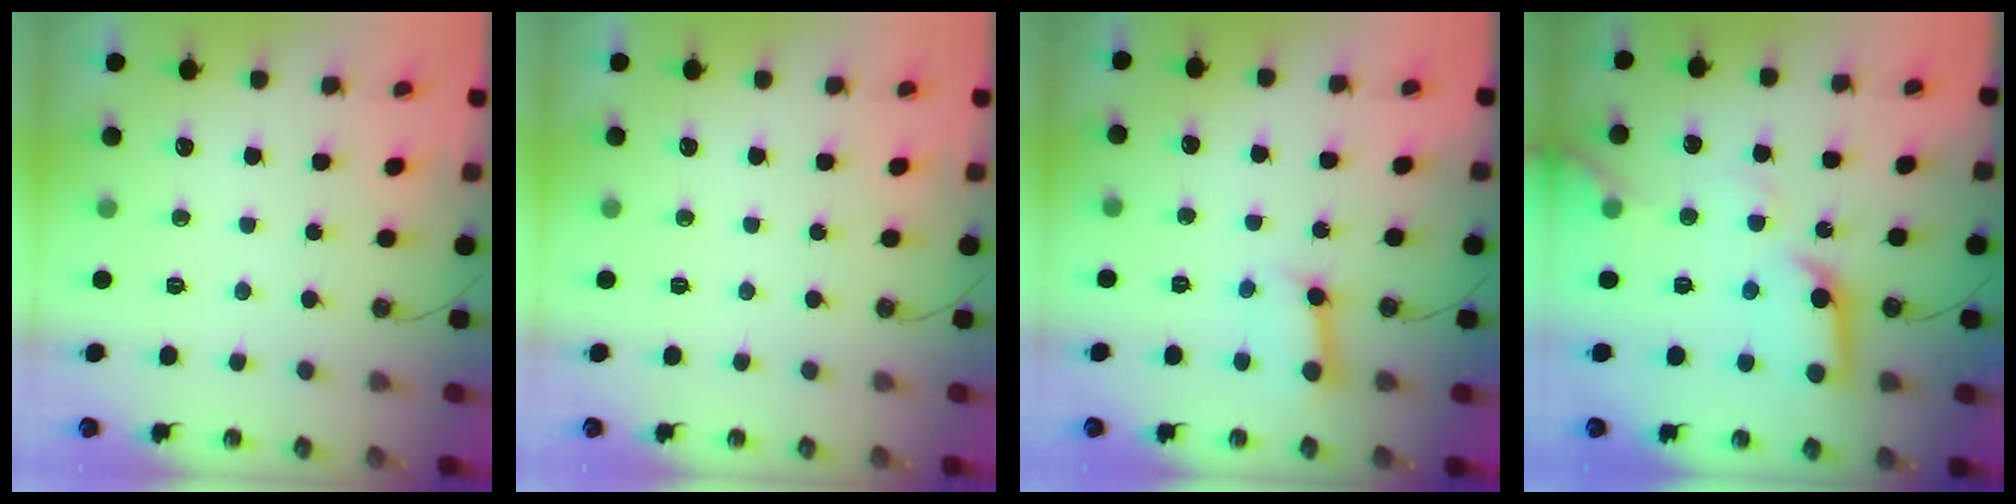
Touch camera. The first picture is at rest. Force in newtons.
{"total": 0.0}
{"total": 5.5, "press": 5.5, "slide": 0.8}
{"total": 13.4, "press": 13.3, "slide": 1.2}